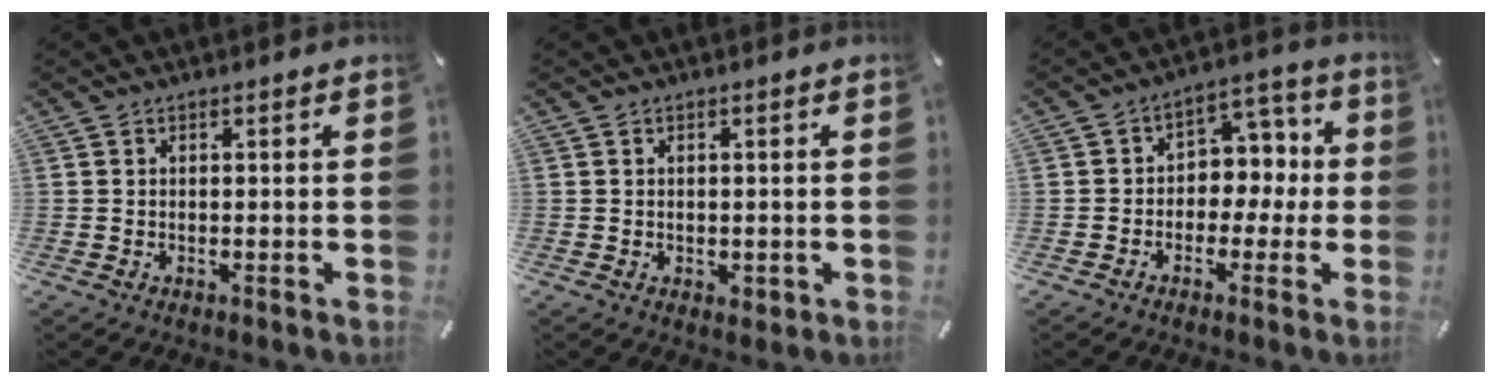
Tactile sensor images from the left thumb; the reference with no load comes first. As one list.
[{"total": 1.3, "force": [-0.1, 1.1, 0.6], "torque": [-0.011, 0.004, -0.003]}, {"total": 7.4, "force": [-1.3, 6.6, 3.0], "torque": [-0.031, 0.012, -0.030]}]